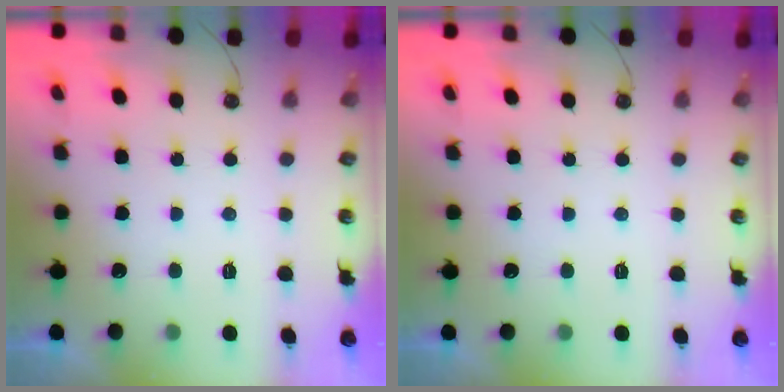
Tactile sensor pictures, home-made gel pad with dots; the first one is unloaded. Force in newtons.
{"total": 0.0}